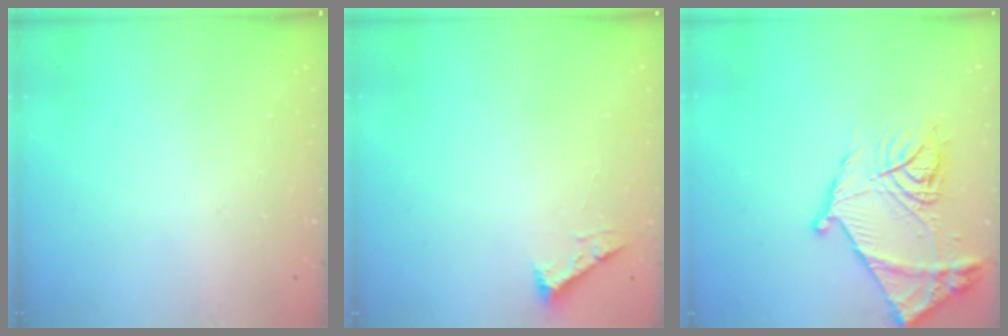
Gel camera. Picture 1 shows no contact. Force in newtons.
{"total": 2.5, "press": 2.5, "slide": 0.3}
{"total": 20.4, "press": 20.3, "slide": 2.0}